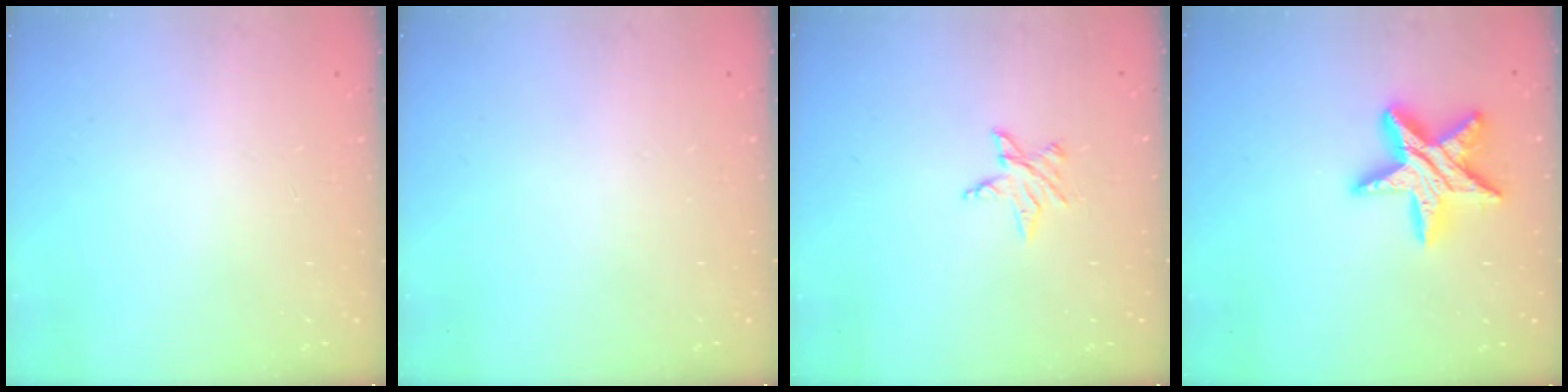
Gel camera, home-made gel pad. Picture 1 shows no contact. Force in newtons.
{"total": 0.0}
{"total": 4.8, "press": 4.8, "slide": 0.5}
{"total": 16.1, "press": 16.0, "slide": 1.1}